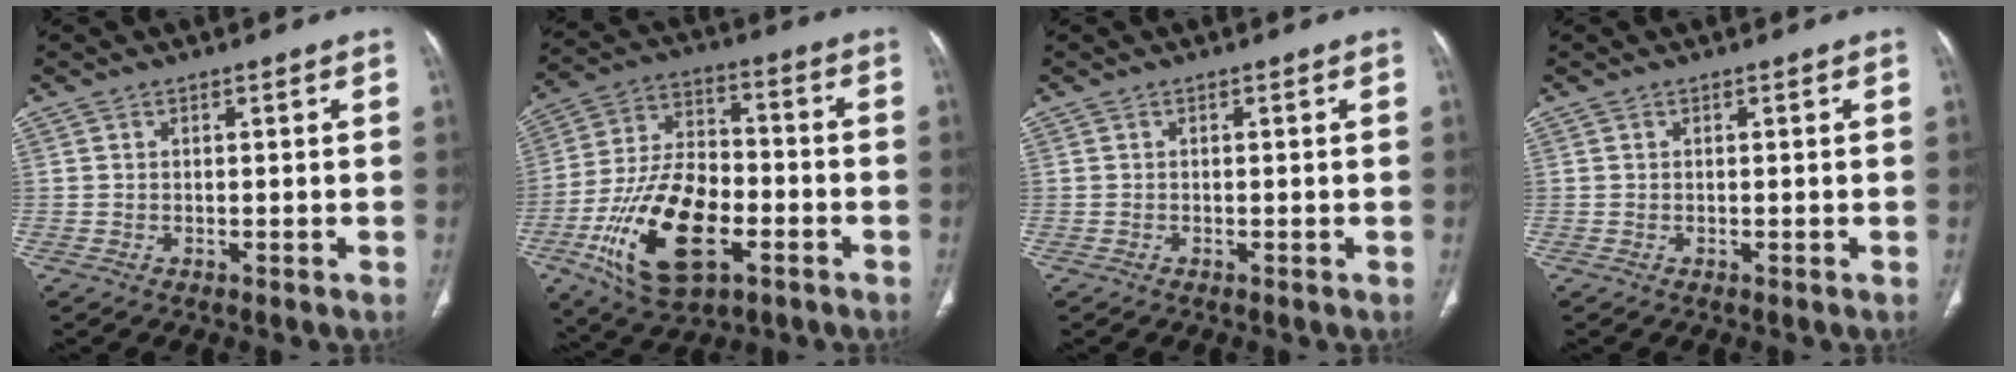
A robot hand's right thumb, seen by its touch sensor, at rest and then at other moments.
{"total": 20.9, "force": [-7.5, 11.0, 16.1], "torque": [-0.287, 0.027, -0.125]}
{"total": 0.0}
{"total": 0.0}